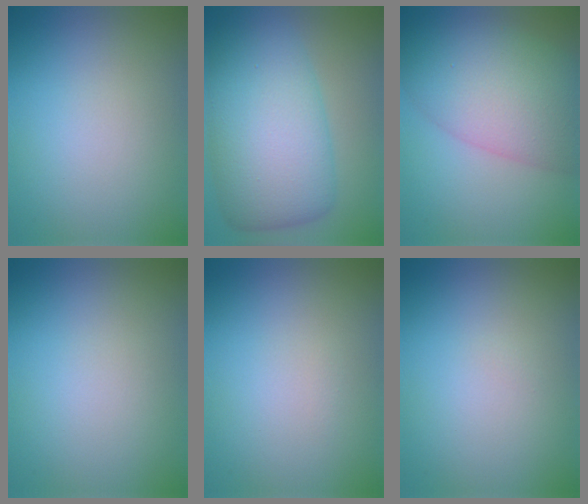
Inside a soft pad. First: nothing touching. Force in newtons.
{"total": 10.6, "press": 10.6, "slide": 0.3}
{"total": 9.7, "press": 9.7, "slide": 0.4}
{"total": 0.0}
{"total": 0.0}
{"total": 0.0}